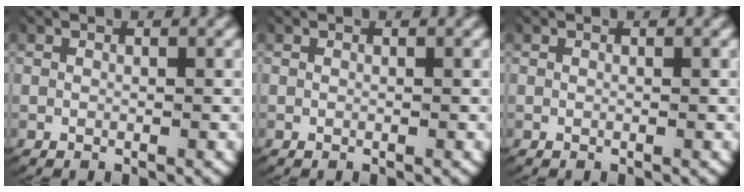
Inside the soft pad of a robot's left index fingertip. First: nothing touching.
{"total": 0.0}
{"total": 0.0}